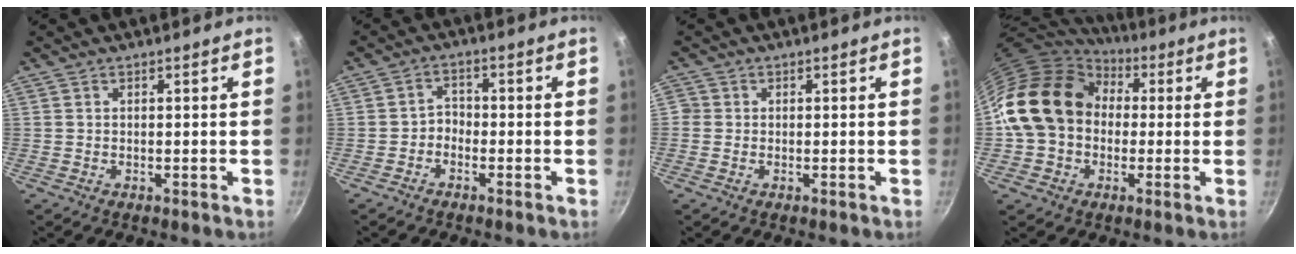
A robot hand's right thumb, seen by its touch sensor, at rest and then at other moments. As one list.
[{"total": 2.5, "force": [-1.5, 1.7, 1.0], "torque": [-0.005, 0.023, -0.032]}, {"total": 1.2, "force": [-0.3, 1.2, 0.2], "torque": [0.001, 0.004, -0.009]}, {"total": 18.5, "force": [2.1, 14.7, 11.1], "torque": [-0.182, 0.043, 0.030]}]